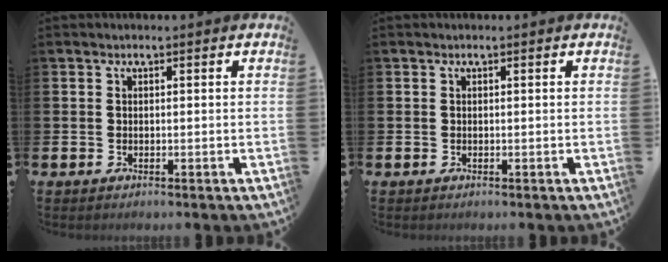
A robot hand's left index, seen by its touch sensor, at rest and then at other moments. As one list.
[{"total": 0.0}]